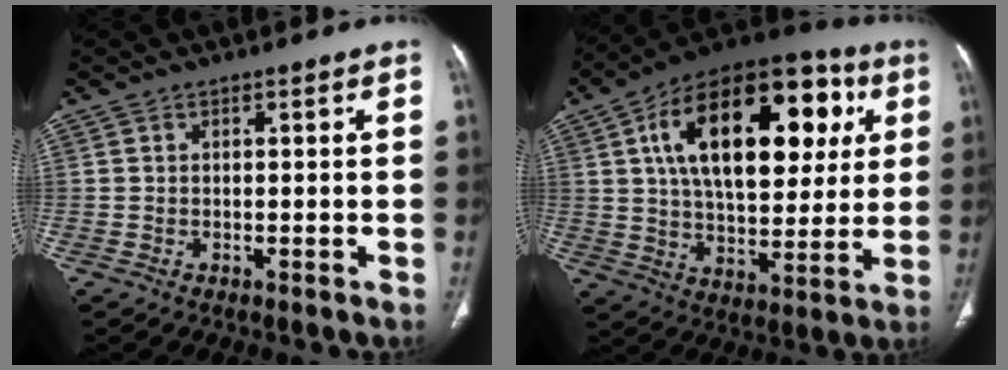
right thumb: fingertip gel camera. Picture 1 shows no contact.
{"total": 28.4, "force": [8.1, 15.1, 22.7], "torque": [-0.334, 0.011, 0.124]}